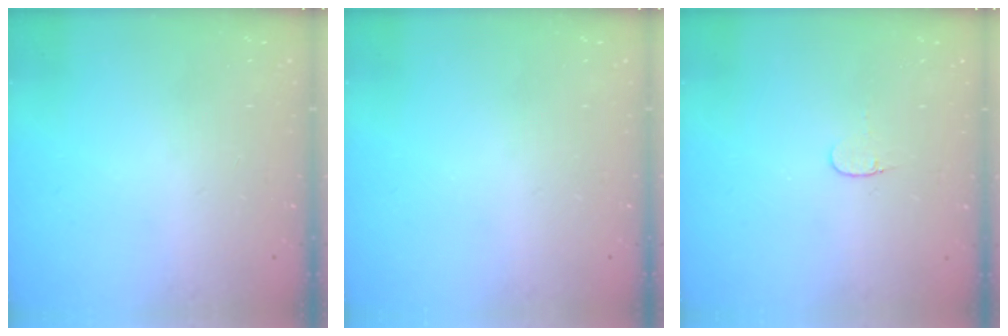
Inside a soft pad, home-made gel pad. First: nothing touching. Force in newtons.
{"total": 0.0}
{"total": 3.3, "press": 3.3, "slide": 0.4}